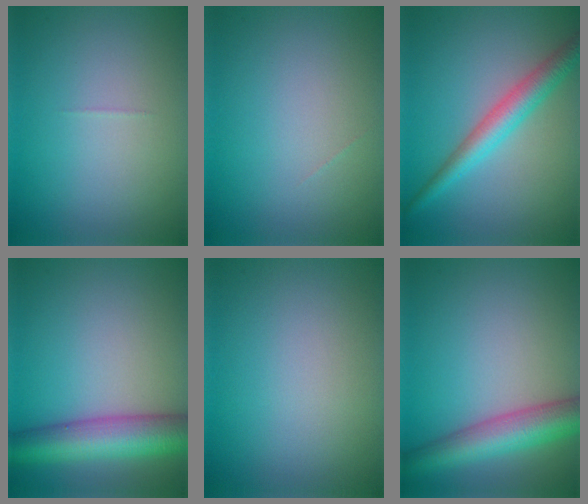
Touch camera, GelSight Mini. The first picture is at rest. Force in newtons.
{"total": 0.0}
{"total": 3.9, "press": 3.9, "slide": 0.1}
{"total": 7.5, "press": 7.5, "slide": 0.1}
{"total": 0.0}
{"total": 6.1, "press": 6.1, "slide": 0.2}